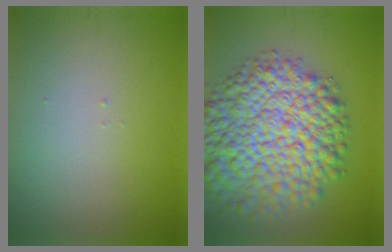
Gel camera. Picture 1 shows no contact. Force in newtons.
{"total": 12.8, "press": 12.8, "slide": 0.4}